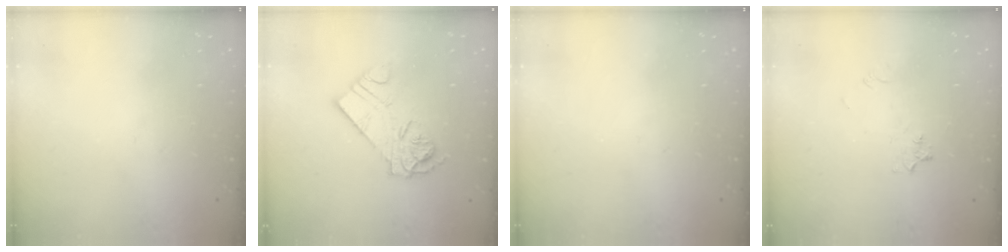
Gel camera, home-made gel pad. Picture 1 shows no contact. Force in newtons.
{"total": 12.1, "press": 12.1, "slide": 1.0}
{"total": 0.0}
{"total": 4.3, "press": 4.2, "slide": 0.5}